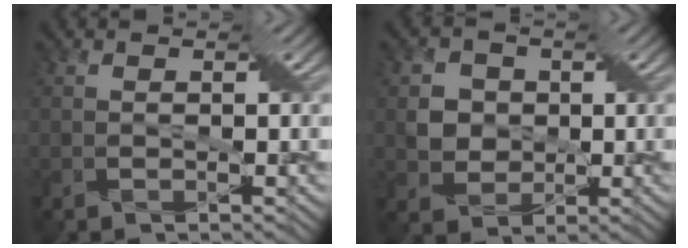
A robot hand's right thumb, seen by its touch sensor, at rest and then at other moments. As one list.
[{"total": 4.3, "force": [0.8, 4.0, 1.5], "torque": [-0.047, 0.004, 0.009]}]